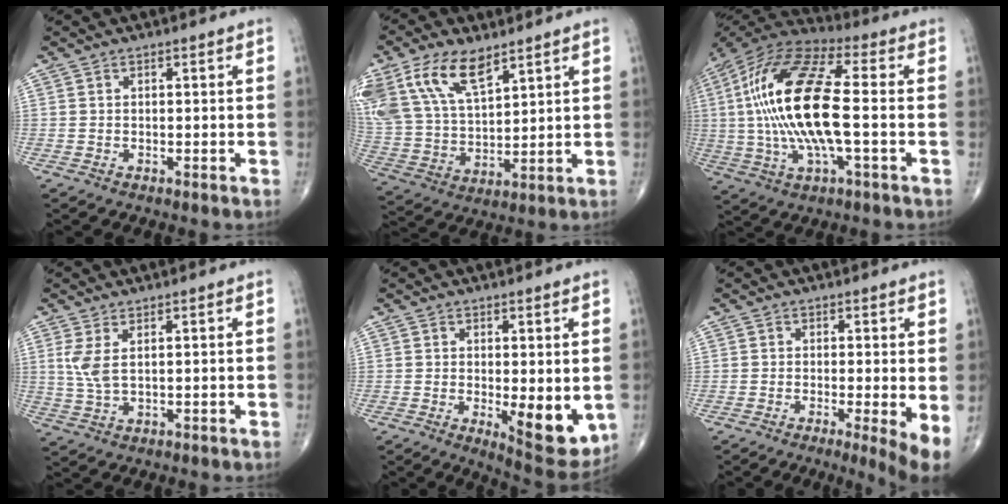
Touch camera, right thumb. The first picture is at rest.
{"total": 17.8, "force": [10.0, 8.7, 11.8], "torque": [-0.241, -0.022, 0.202]}
{"total": 22.4, "force": [-0.1, 7.4, 21.2], "torque": [-0.449, 0.020, -0.008]}
{"total": 4.2, "force": [1.4, 1.3, 3.8], "torque": [-0.096, -0.006, 0.038]}
{"total": 9.3, "force": [-1.1, 3.6, 8.5], "torque": [-0.103, -0.026, -0.004]}
{"total": 5.2, "force": [-0.6, 0.8, 5.1], "torque": [-0.083, -0.017, -0.015]}